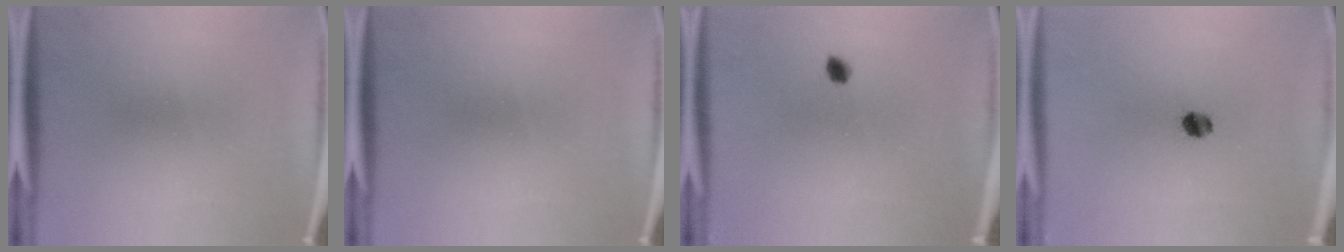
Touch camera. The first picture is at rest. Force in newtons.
{"total": 0.0}
{"total": 1.5}
{"total": 3.0}